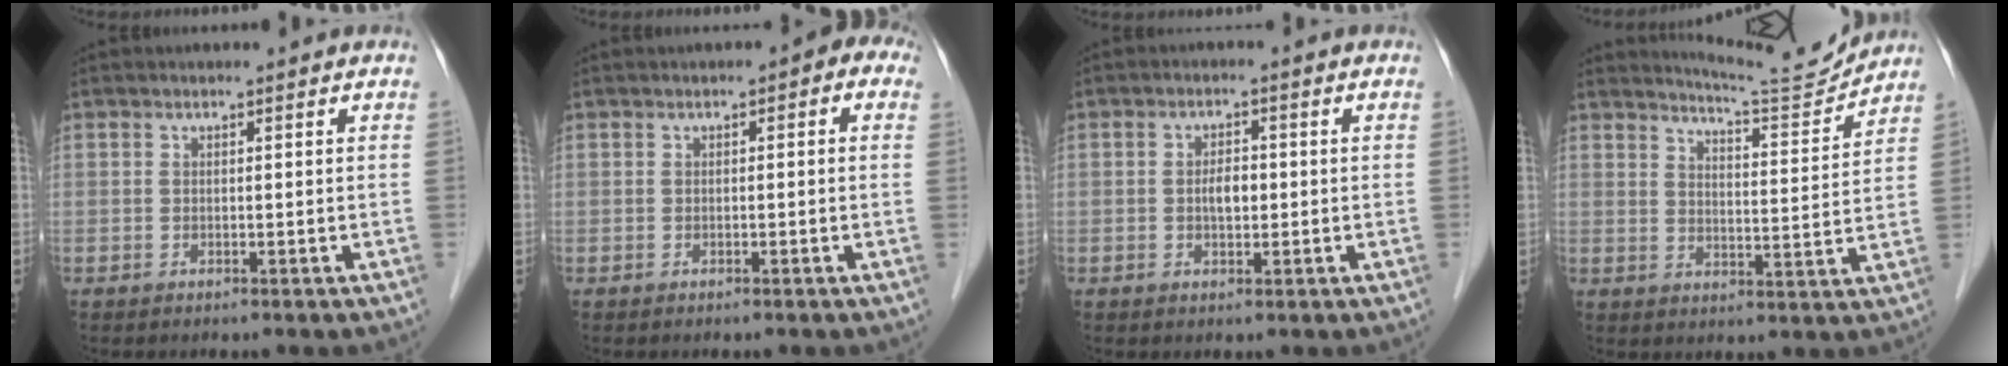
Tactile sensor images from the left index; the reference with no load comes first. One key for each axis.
{"total": 3.0, "fx": 0.7, "fy": 1.3, "fz": 2.6, "tx": -0.019, "ty": 0.018, "tz": -0.003}
{"total": 2.8, "fx": -0.2, "fy": 1.4, "fz": 2.4, "tx": -0.044, "ty": 0.005, "tz": -0.003}
{"total": 8.5, "fx": 8.4, "fy": -1.0, "fz": 0.3, "tx": -0.020, "ty": -0.020, "tz": 0.125}